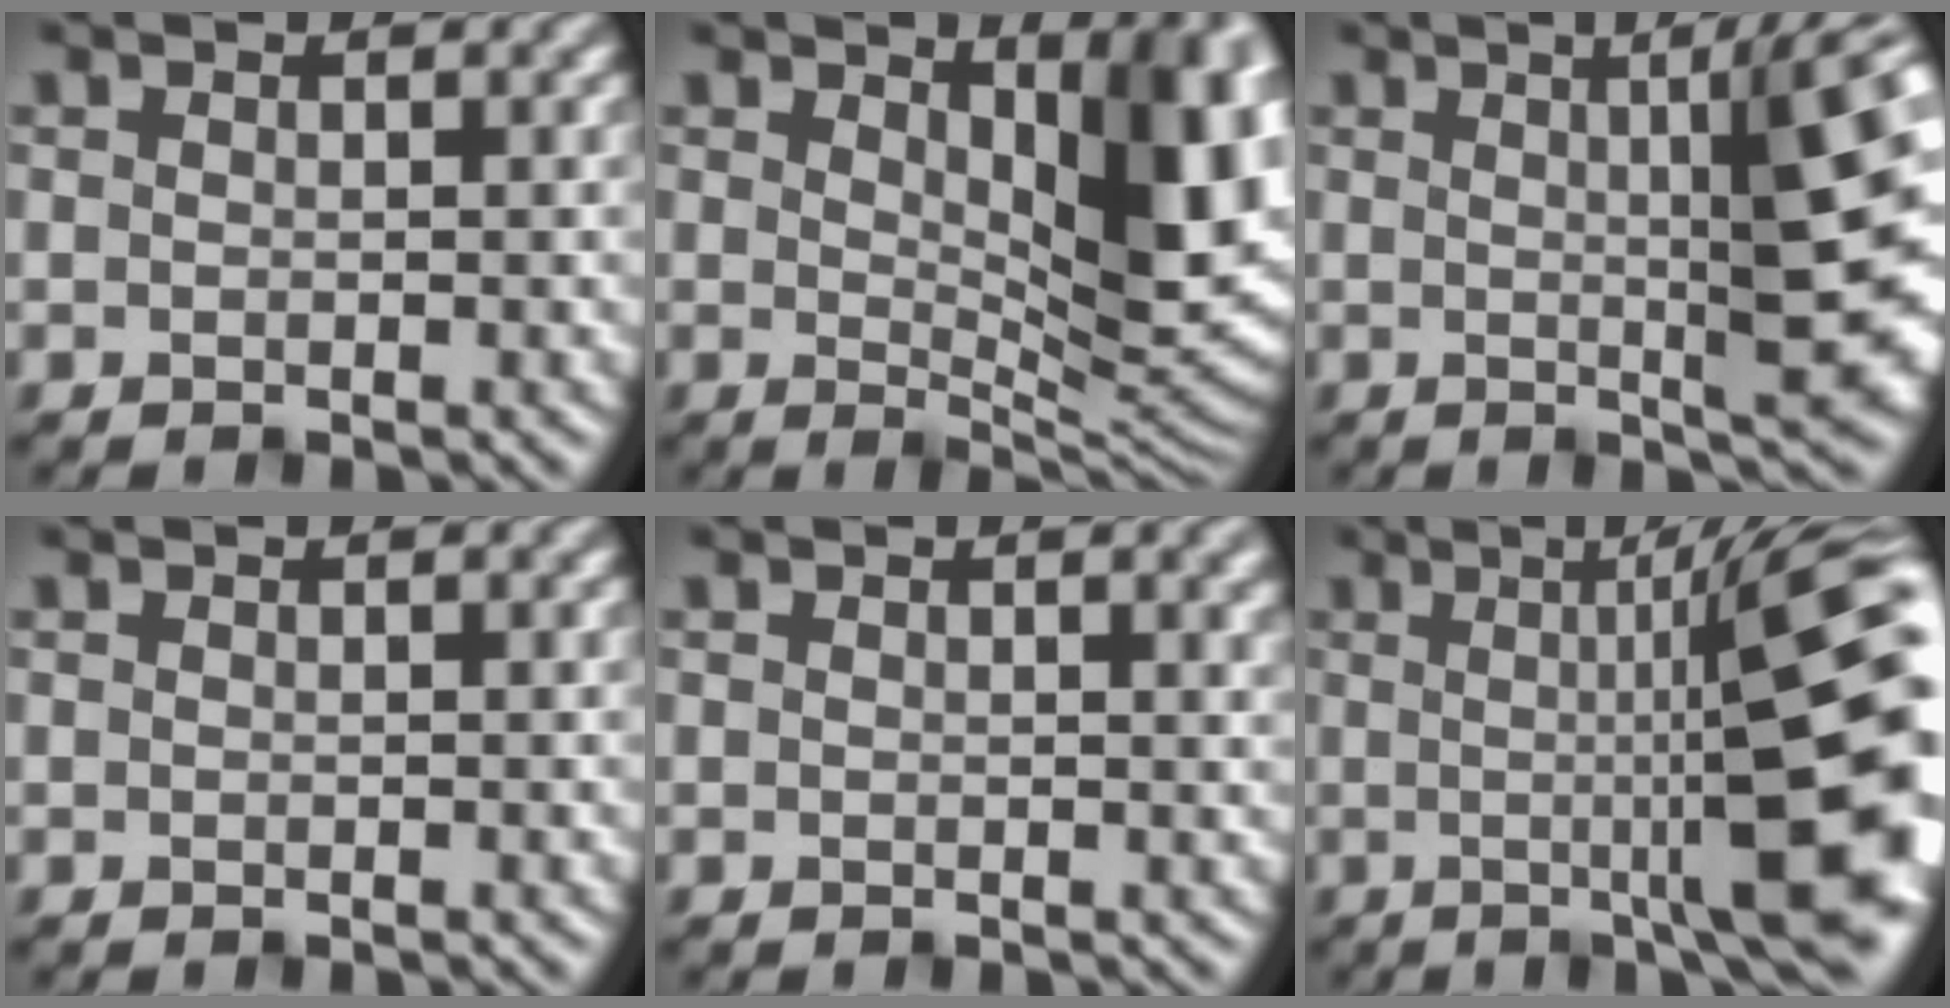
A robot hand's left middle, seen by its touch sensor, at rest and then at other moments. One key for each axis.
{"total": 12.3, "fx": 4.0, "fy": 4.7, "fz": 10.6, "tx": -0.103, "ty": 0.008, "tz": 0.059}
{"total": 12.6, "fx": 1.8, "fy": 2.9, "fz": 12.1, "tx": -0.116, "ty": 0.010, "tz": 0.023}
{"total": 0.0}
{"total": 2.7, "fx": 1.6, "fy": 0.8, "fz": 2.1, "tx": -0.021, "ty": 0.008, "tz": 0.023}
{"total": 15.7, "fx": 0.3, "fy": 3.6, "fz": 15.3, "tx": -0.166, "ty": 0.014, "tz": 0.008}